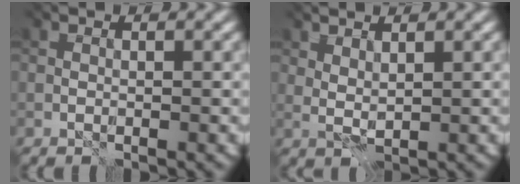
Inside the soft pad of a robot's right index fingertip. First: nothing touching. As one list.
[{"total": 1.4, "force": [1.3, -0.1, 0.3], "torque": [-0.013, -0.003, 0.028]}]